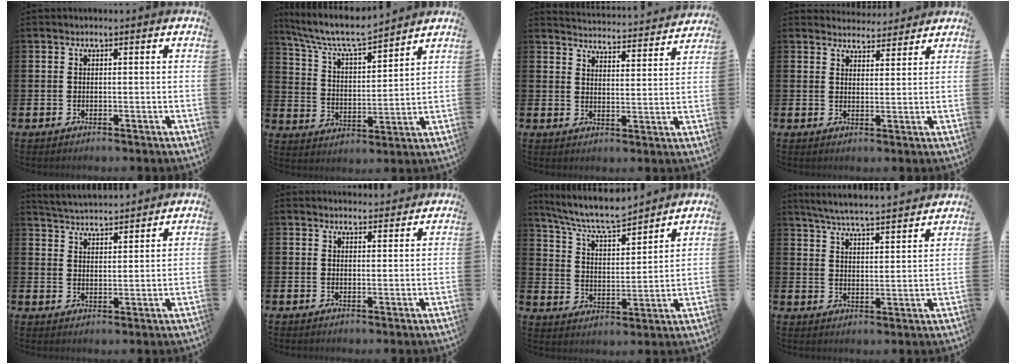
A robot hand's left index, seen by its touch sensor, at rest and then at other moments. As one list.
[{"total": 7.8, "force": [7.2, 0.9, 2.7], "torque": [-0.088, -0.043, 0.126]}, {"total": 4.3, "force": [4.3, 0.0, 0.0], "torque": [-0.012, -0.042, 0.074]}, {"total": 3.7, "force": [3.6, 0.8, -0.3], "torque": [0.005, -0.021, 0.064]}, {"total": 4.4, "force": [4.4, 0.1, -0.2], "torque": [-0.016, -0.025, 0.081]}, {"total": 2.1, "force": [2.1, 0.4, -0.1], "torque": [0.006, -0.012, 0.036]}, {"total": 7.8, "force": [7.2, 1.2, 2.7], "torque": [-0.086, -0.041, 0.128]}, {"total": 5.7, "force": [5.6, -0.2, 1.2], "torque": [-0.046, -0.038, 0.099]}]